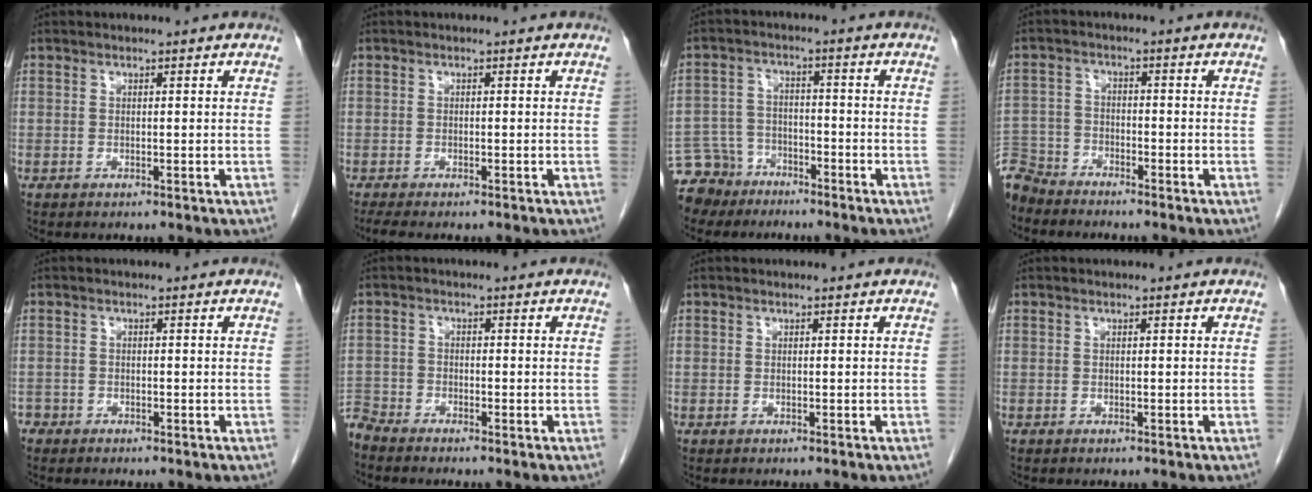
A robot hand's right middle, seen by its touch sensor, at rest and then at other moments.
{"total": 3.8, "force": [-3.1, 0.7, 2.0], "torque": [-0.034, -0.012, -0.044]}
{"total": 7.2, "force": [-5.8, 4.4, 0.1], "torque": [-0.008, 0.002, -0.106]}
{"total": 6.8, "force": [-6.4, 2.2, 0.3], "torque": [-0.005, -0.004, -0.127]}
{"total": 1.6, "force": [-1.3, 1.0, 0.1], "torque": [-0.006, 0.001, -0.023]}
{"total": 3.3, "force": [-3.3, 0.4, 0.1], "torque": [0.005, -0.012, -0.065]}
{"total": 0.0}
{"total": 0.0}